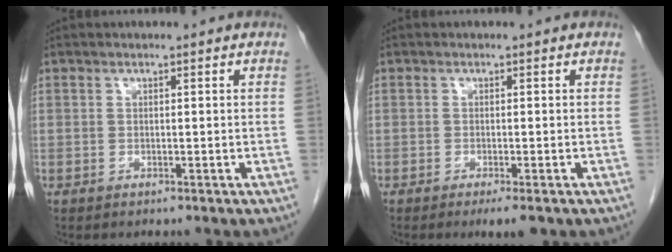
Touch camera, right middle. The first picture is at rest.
{"total": 2.9, "force": [-1.9, 0.4, 2.1], "torque": [-0.025, -0.007, -0.026]}